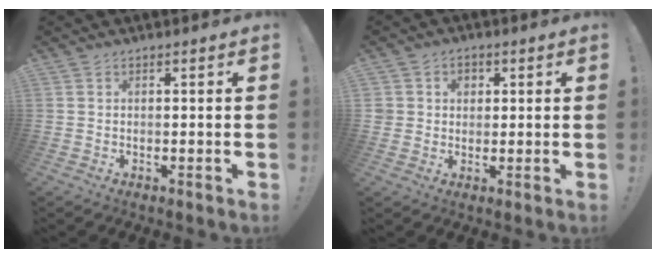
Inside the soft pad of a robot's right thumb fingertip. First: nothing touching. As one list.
[{"total": 4.2, "force": [1.1, 4.0, 1.0], "torque": [-0.006, -0.003, 0.018]}]